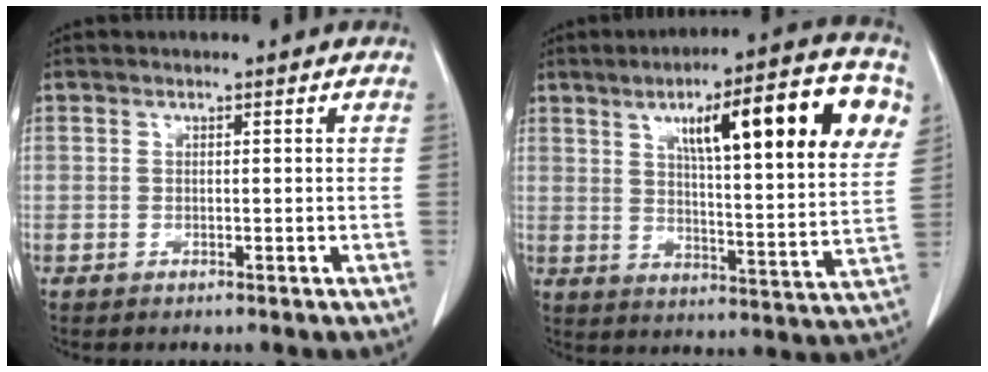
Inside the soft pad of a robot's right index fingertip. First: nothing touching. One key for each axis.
{"total": 20.6, "fx": 8.3, "fy": 2.9, "fz": 18.7, "tx": -0.258, "ty": 0.019, "tz": 0.117}